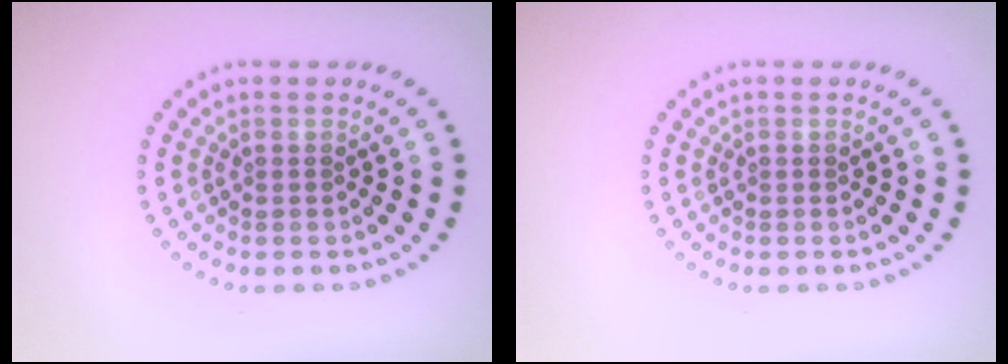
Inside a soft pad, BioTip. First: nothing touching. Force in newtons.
{"total": 0.0}